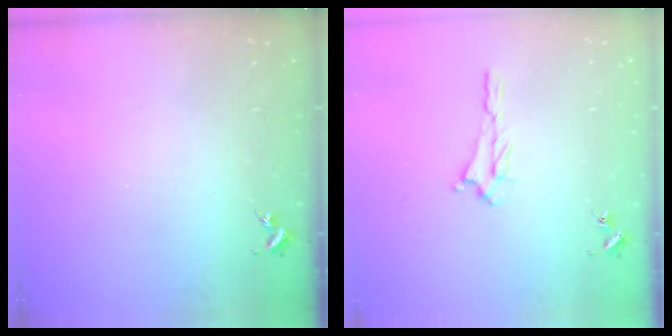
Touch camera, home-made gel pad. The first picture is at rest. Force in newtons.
{"total": 1.2, "press": 1.1, "slide": 0.5}